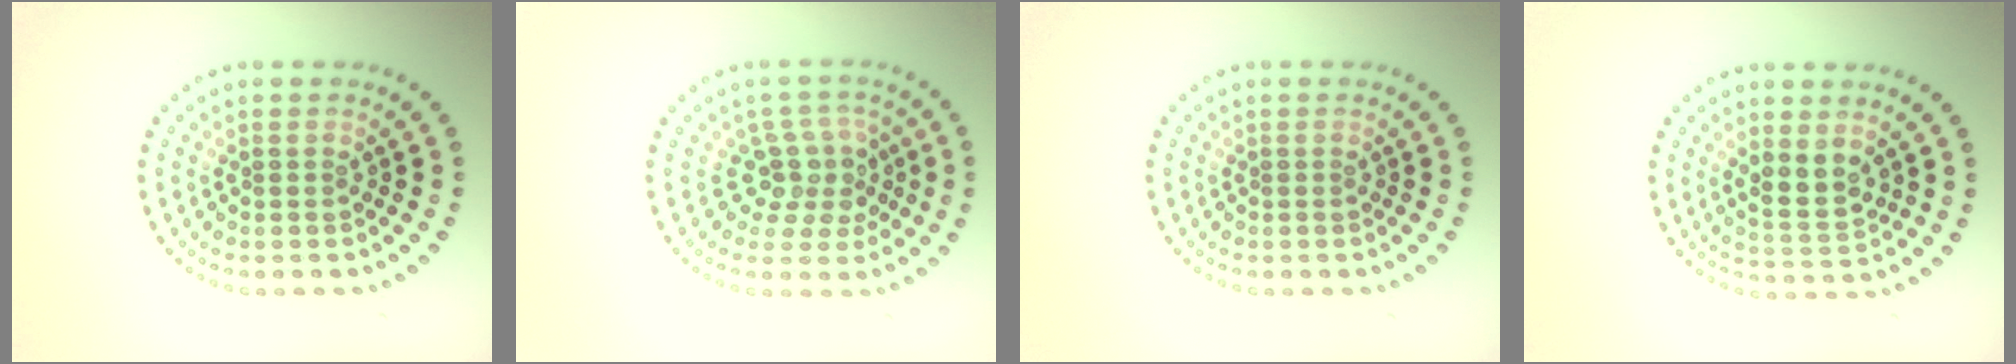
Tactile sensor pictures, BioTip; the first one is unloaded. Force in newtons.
{"total": 3.7, "press": 2.8, "slide": 2.5}
{"total": 0.0}
{"total": 2.9, "press": 2.7, "slide": 1.1}